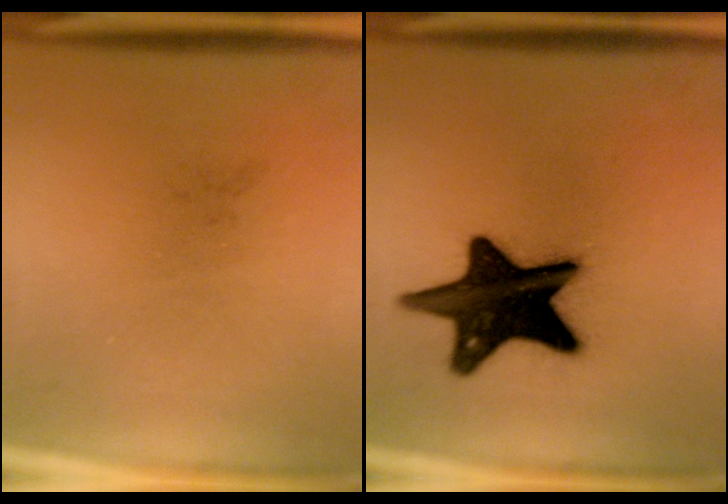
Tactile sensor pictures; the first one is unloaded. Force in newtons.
{"total": 17.7}